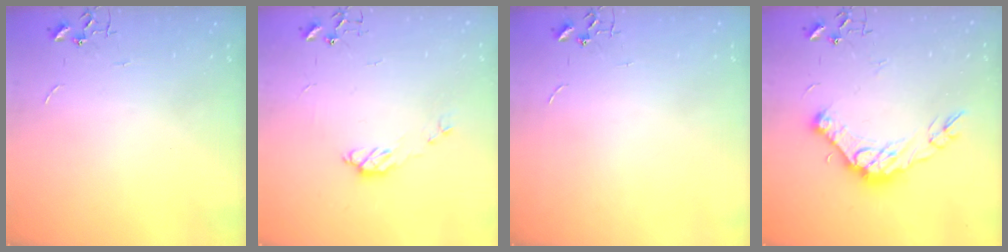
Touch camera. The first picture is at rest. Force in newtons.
{"total": 7.1, "press": 7.1, "slide": 0.5}
{"total": 0.0}
{"total": 15.0, "press": 14.9, "slide": 1.7}